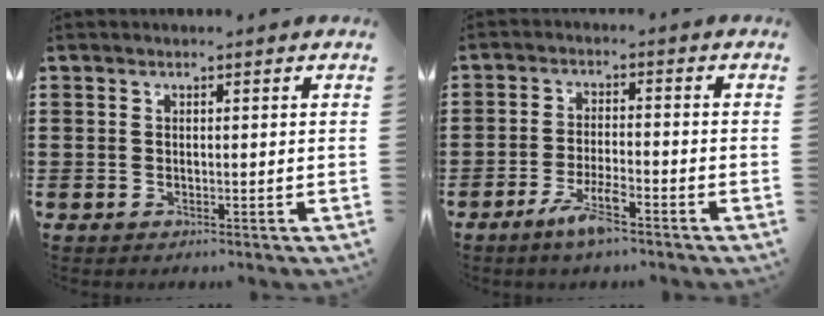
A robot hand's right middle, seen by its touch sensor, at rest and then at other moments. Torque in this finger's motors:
{"motor_torque": [2.14, 0.00, 0.35, 0.07]}